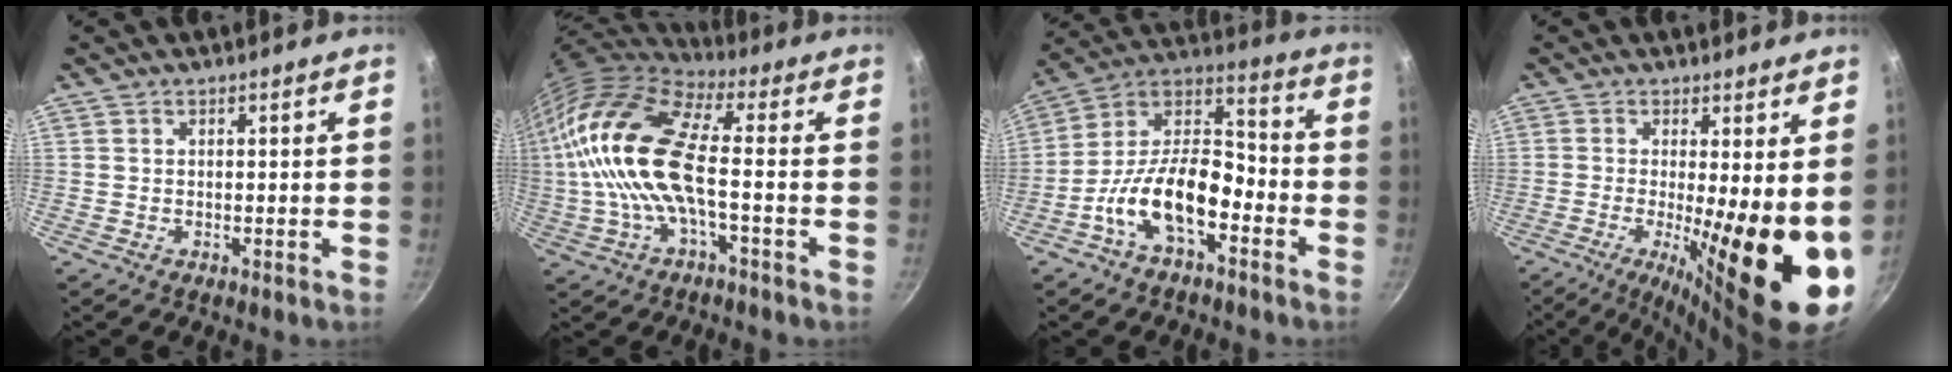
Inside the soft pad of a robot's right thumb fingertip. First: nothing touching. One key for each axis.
{"total": 18.6, "fx": -0.4, "fy": 7.4, "fz": 17.0, "tx": -0.333, "ty": 0.017, "tz": -0.018}
{"total": 16.1, "fx": -6.7, "fy": 8.2, "fz": 12.2, "tx": -0.190, "ty": 0.066, "tz": -0.140}
{"total": 16.5, "fx": -1.8, "fy": 3.7, "fz": 16.0, "tx": -0.219, "ty": -0.029, "tz": -0.021}